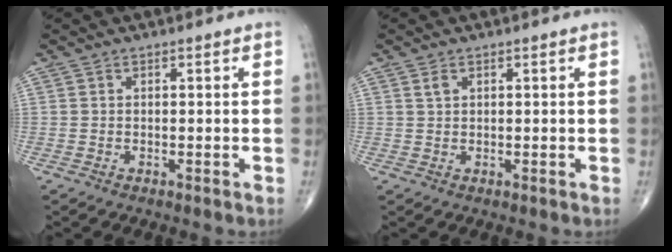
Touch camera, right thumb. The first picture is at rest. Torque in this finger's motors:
{"motor_torque": [-0.37, 0.25, 0.05, 0.03, 0.00]}